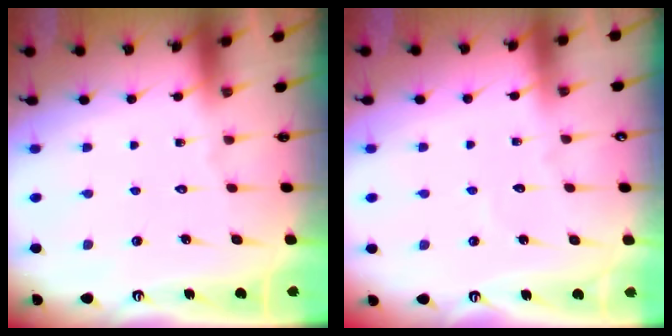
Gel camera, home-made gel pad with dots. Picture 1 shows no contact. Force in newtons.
{"total": 2.7, "press": 2.7, "slide": 0.2}